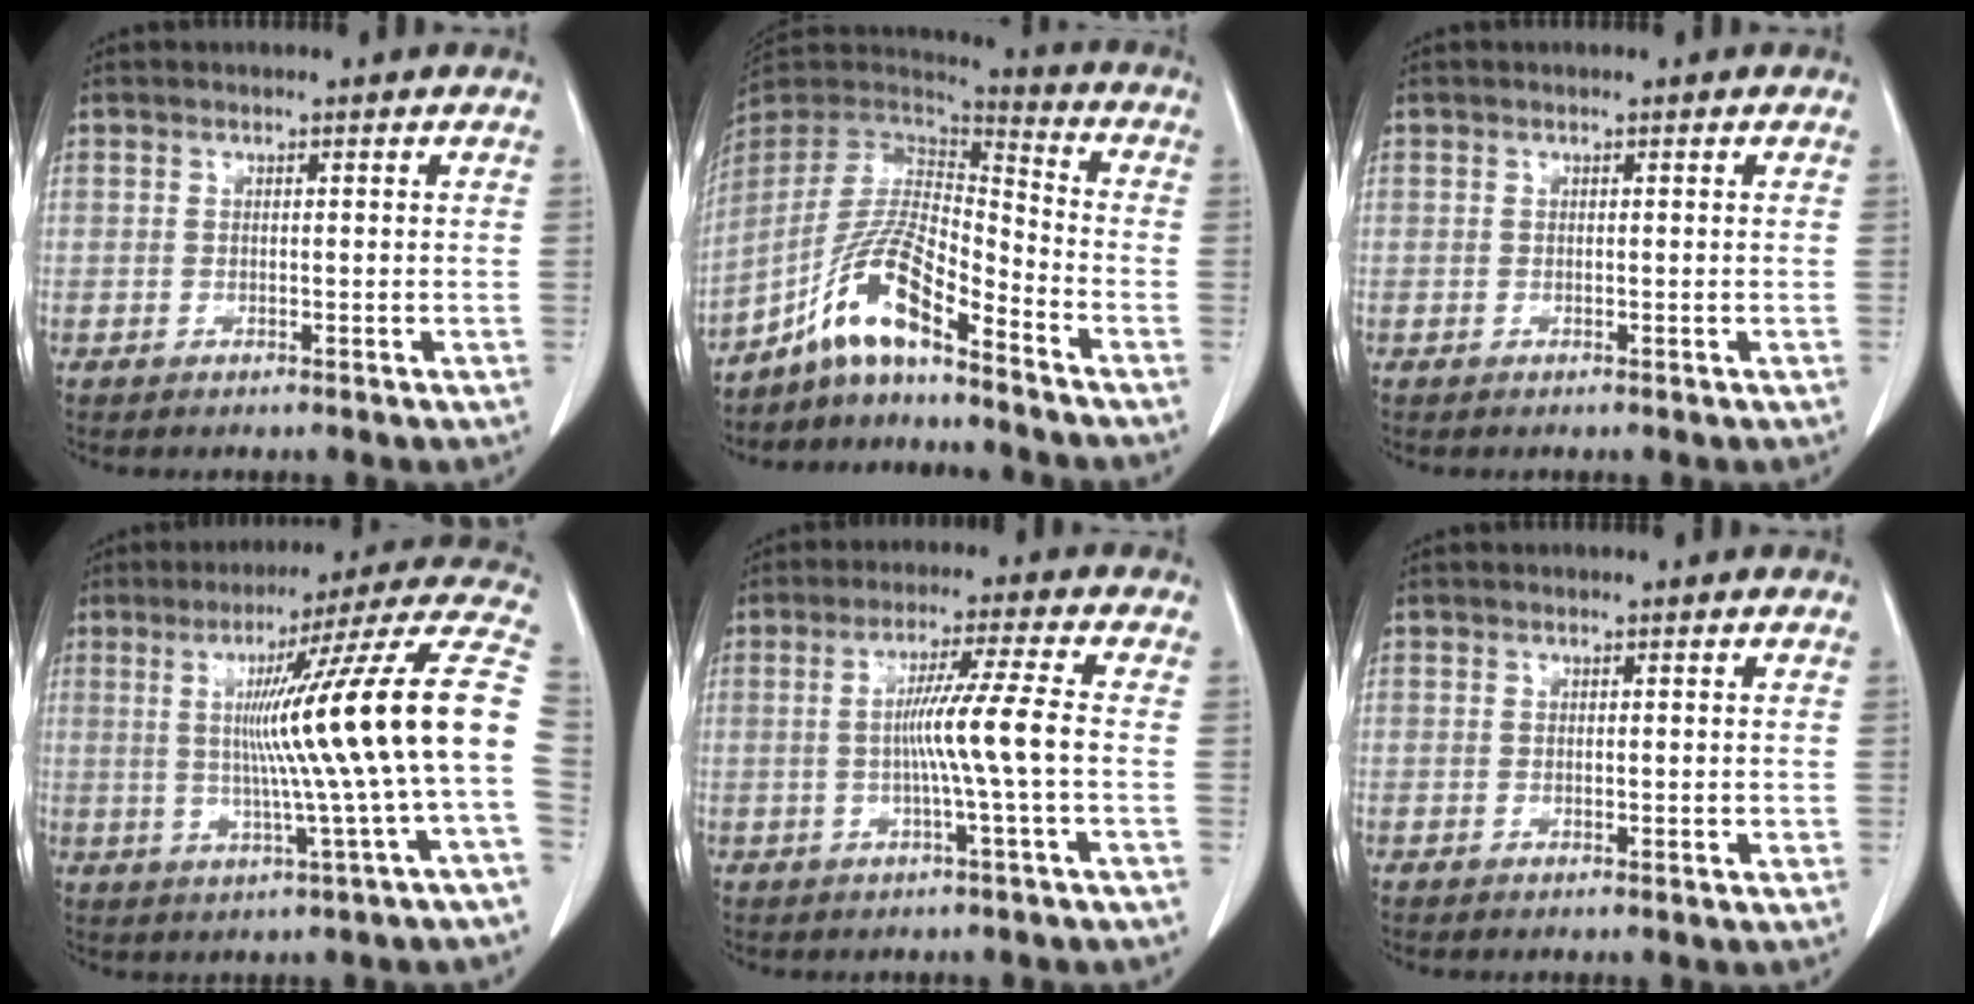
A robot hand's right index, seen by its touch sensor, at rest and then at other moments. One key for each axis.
{"total": 11.4, "fx": -7.8, "fy": 1.7, "fz": 8.2, "tx": -0.168, "ty": 0.015, "tz": -0.149}
{"total": 0.0}
{"total": 19.4, "fx": 0.3, "fy": -2.5, "fz": 19.2, "tx": -0.259, "ty": 0.020, "tz": -0.007}
{"total": 7.0, "fx": -0.8, "fy": -1.8, "fz": 6.8, "tx": -0.121, "ty": 0.005, "tz": -0.012}
{"total": 0.6, "fx": 0.1, "fy": 0.3, "fz": 0.5, "tx": -0.007, "ty": -0.001, "tz": 0.006}